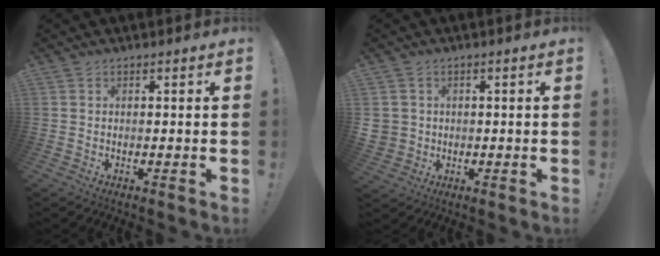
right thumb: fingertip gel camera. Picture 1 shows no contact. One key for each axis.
{"total": 3.7, "fx": 0.6, "fy": 3.5, "fz": 0.9, "tx": -0.025, "ty": 0.000, "tz": 0.012}